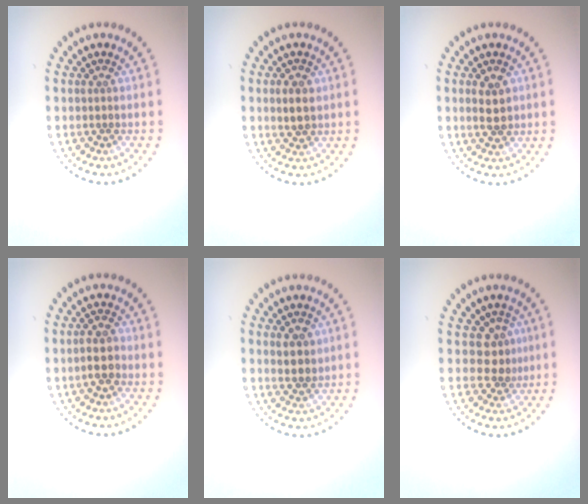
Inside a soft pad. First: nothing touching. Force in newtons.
{"total": 2.4, "press": 2.4, "slide": 0.5}
{"total": 2.4, "press": 2.4, "slide": 0.3}
{"total": 2.3, "press": 2.2, "slide": 0.7}
{"total": 2.3, "press": 2.1, "slide": 0.8}
{"total": 2.2, "press": 1.9, "slide": 1.3}